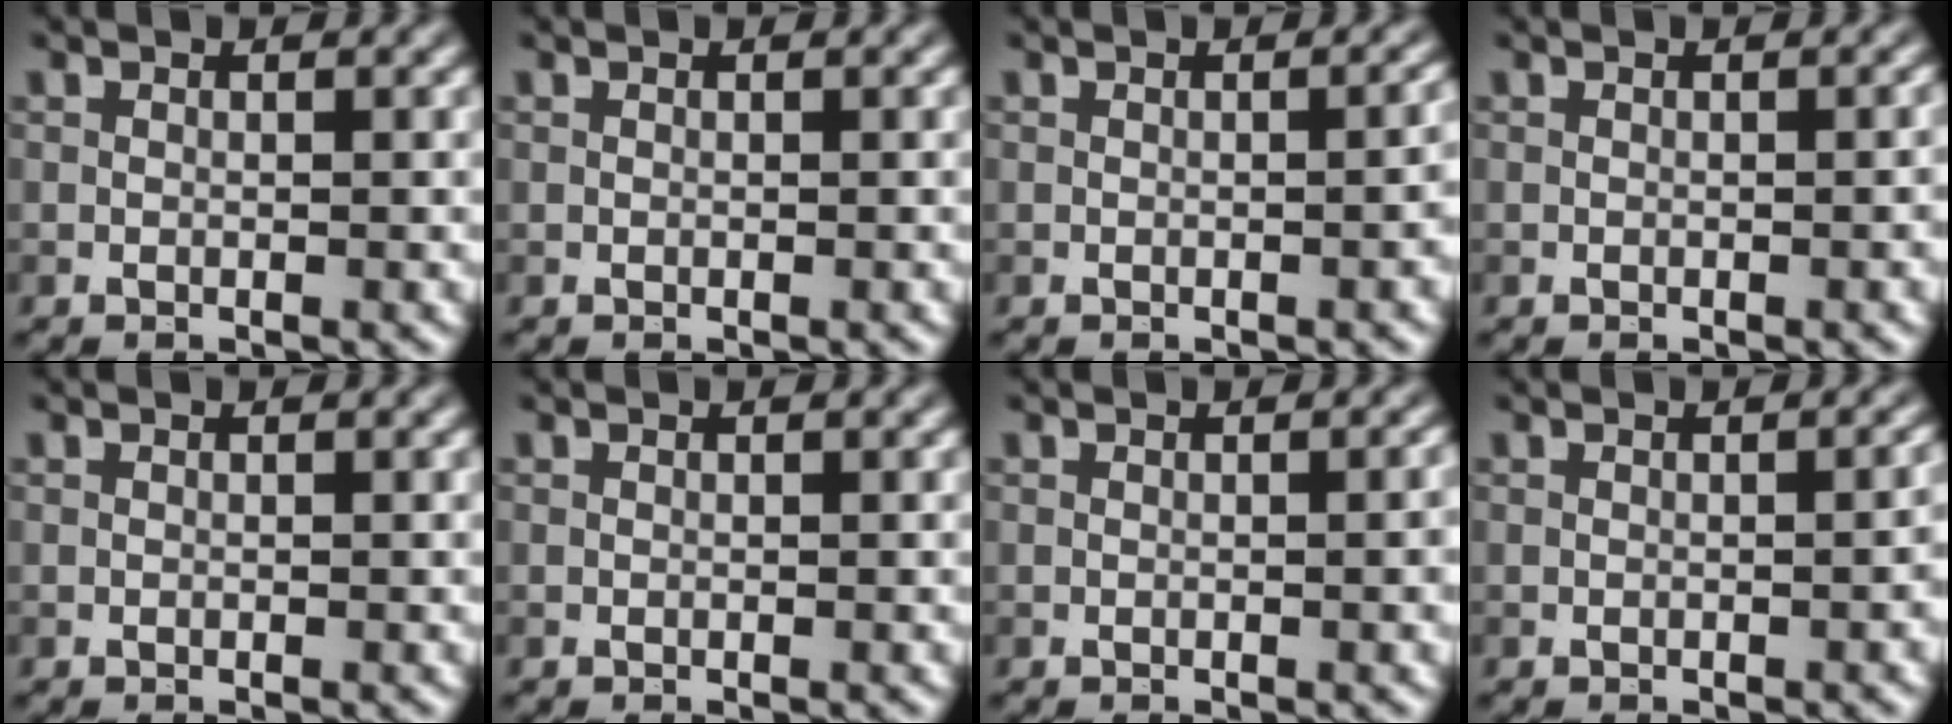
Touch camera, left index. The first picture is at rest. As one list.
[{"total": 0.0}, {"total": 1.7, "force": [-0.4, 0.6, 1.5], "torque": [-0.015, 0.003, -0.004]}, {"total": 0.6, "force": [-0.3, 0.1, 0.5], "torque": [-0.007, 0.003, -0.003]}, {"total": 0.0}, {"total": 0.0}, {"total": 1.6, "force": [-0.1, 0.4, 1.5], "torque": [-0.019, 0.000, -0.002]}, {"total": 1.2, "force": [-0.5, 0.3, 1.0], "torque": [-0.013, 0.003, -0.006]}]